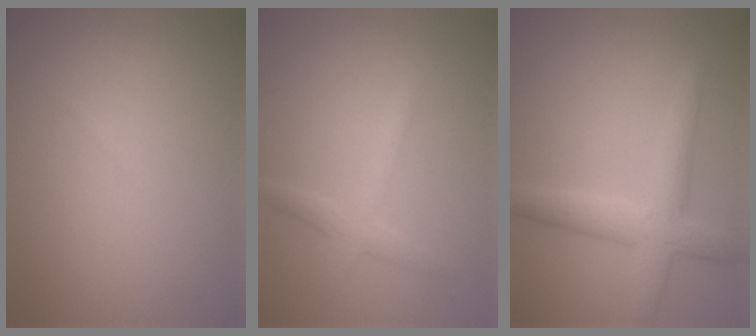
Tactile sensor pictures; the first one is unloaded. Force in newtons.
{"total": 2.3, "press": 2.3, "slide": 0.0}
{"total": 4.2, "press": 4.2, "slide": 0.3}